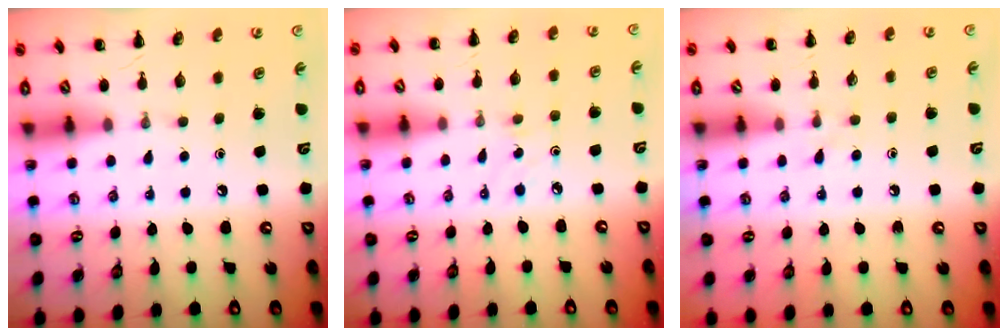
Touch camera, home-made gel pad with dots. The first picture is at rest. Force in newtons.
{"total": 2.1, "press": 2.0, "slide": 0.8}
{"total": 3.7, "press": 3.3, "slide": 1.6}